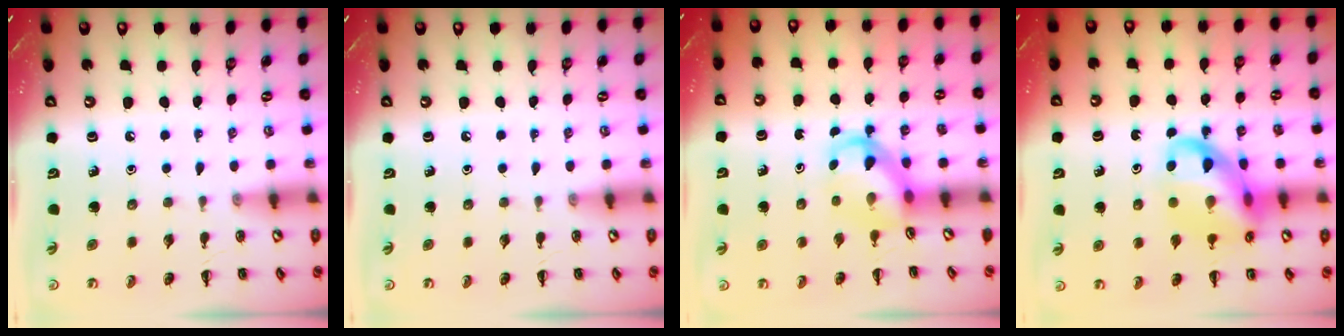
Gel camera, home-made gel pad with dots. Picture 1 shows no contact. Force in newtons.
{"total": 0.0}
{"total": 4.2, "press": 4.2, "slide": 0.6}
{"total": 16.0, "press": 15.6, "slide": 3.5}